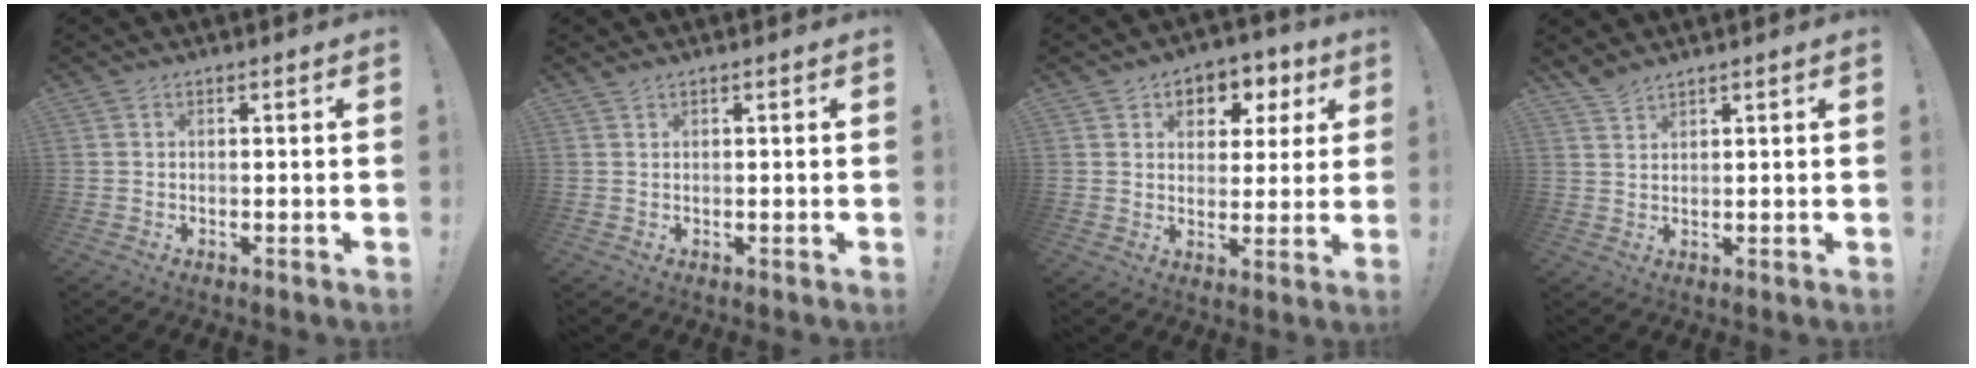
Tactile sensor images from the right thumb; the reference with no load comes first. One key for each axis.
{"total": 0.7, "fx": 0.7, "fy": 0.1, "fz": 0.3, "tx": -0.010, "ty": 0.004, "tz": 0.013}
{"total": 6.6, "fx": 2.2, "fy": 5.6, "fz": 2.6, "tx": -0.021, "ty": -0.016, "tz": 0.040}
{"total": 3.1, "fx": 2.9, "fy": 0.6, "fz": 1.0, "tx": -0.019, "ty": -0.017, "tz": 0.054}